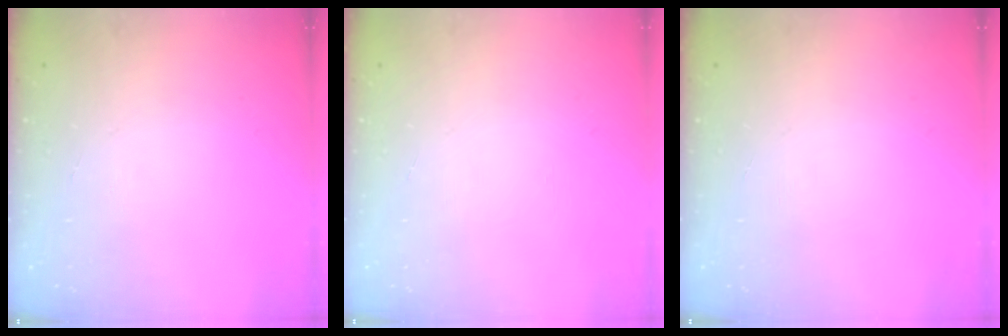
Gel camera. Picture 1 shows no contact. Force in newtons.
{"total": 0.0}
{"total": 0.0}